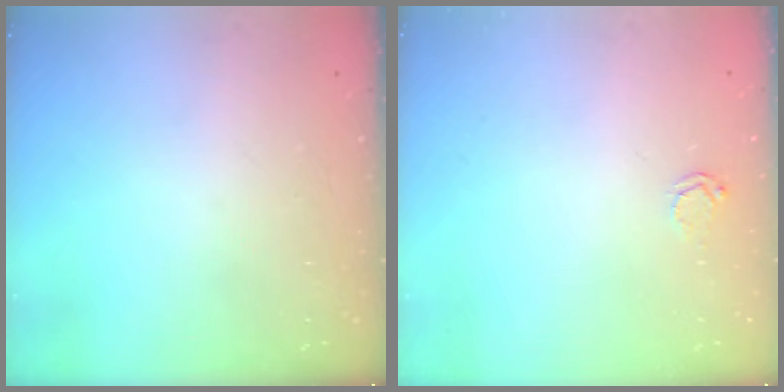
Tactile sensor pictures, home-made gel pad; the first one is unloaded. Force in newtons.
{"total": 2.9, "press": 2.9, "slide": 0.3}